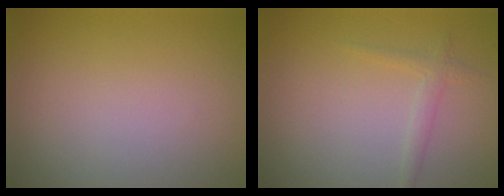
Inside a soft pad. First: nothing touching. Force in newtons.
{"total": 1.2, "press": 1.2, "slide": 0.1}